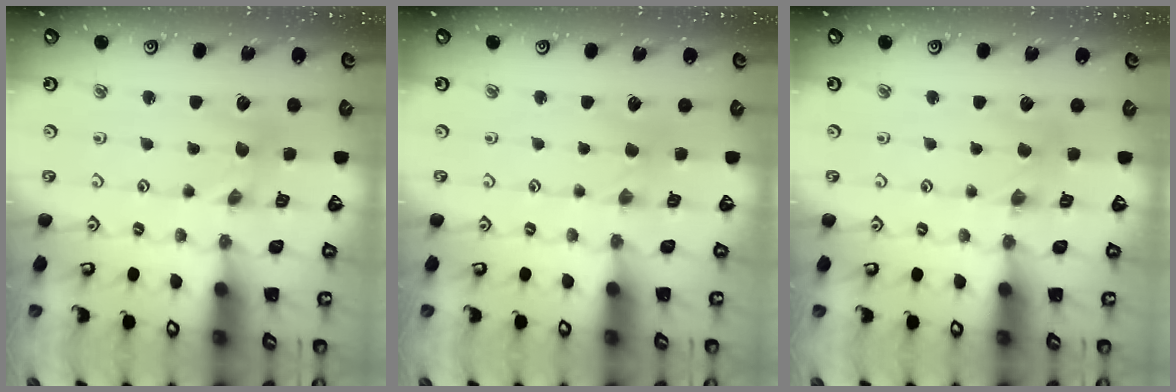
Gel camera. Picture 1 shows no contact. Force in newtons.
{"total": 0.0}
{"total": 1.0, "press": 1.0, "slide": 0.2}